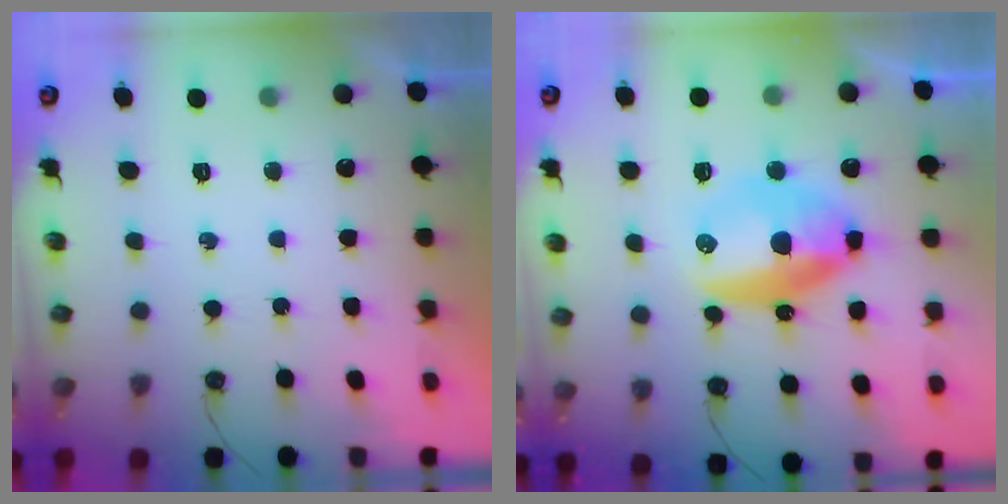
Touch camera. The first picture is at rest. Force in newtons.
{"total": 12.3, "press": 12.3, "slide": 0.4}